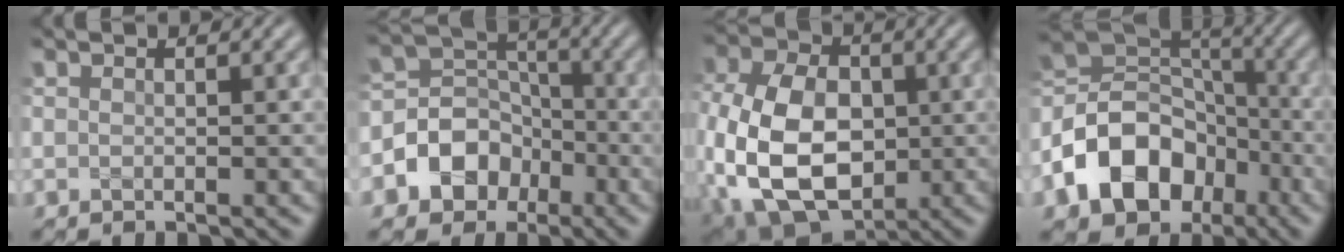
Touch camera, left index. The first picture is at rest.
{"total": 7.0, "force": [-3.0, 5.8, 2.5], "torque": [-0.028, 0.010, -0.084]}
{"total": 13.9, "force": [-2.1, 9.5, 10.0], "torque": [-0.219, -0.021, -0.034]}
{"total": 10.6, "force": [-4.7, 7.7, 5.6], "torque": [-0.101, 0.002, -0.095]}